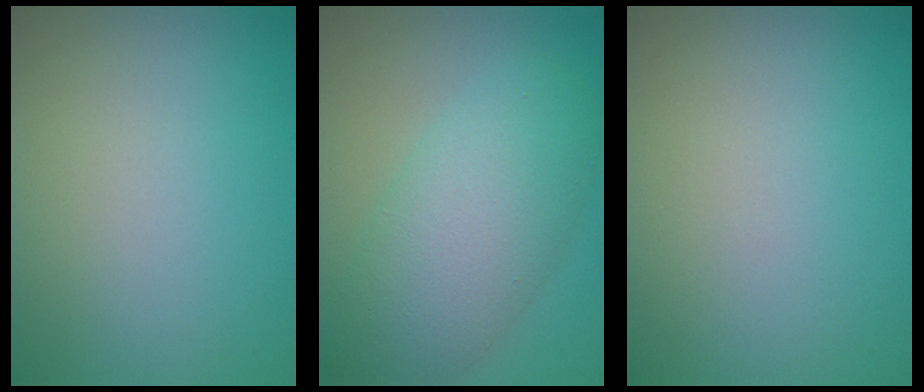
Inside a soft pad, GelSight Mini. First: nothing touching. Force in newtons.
{"total": 7.0, "press": 7.0, "slide": 0.3}
{"total": 0.0}